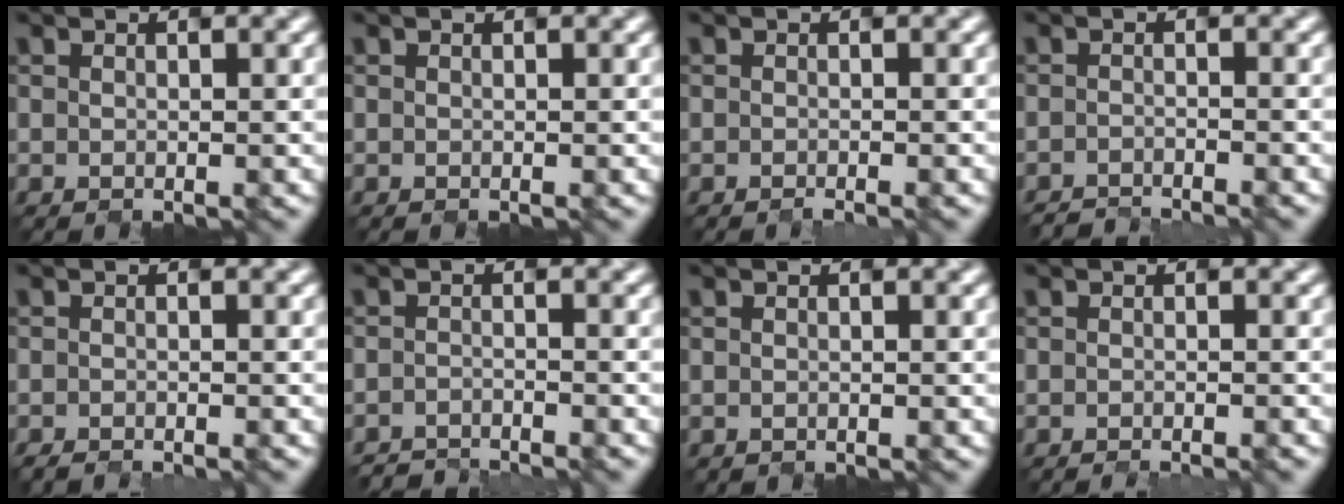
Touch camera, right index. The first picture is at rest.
{"total": 0.0}
{"total": 0.9, "force": [-0.4, 0.3, 0.7], "torque": [-0.002, 0.001, -0.010]}
{"total": 2.0, "force": [-2.0, 0.0, 0.2], "torque": [0.011, -0.004, -0.035]}
{"total": 1.1, "force": [-0.7, 0.4, 0.7], "torque": [0.006, 0.001, -0.009]}
{"total": 2.7, "force": [-2.7, -0.1, -0.1], "torque": [0.007, -0.004, -0.044]}
{"total": 0.0}
{"total": 1.4, "force": [-0.4, 0.8, 1.1], "torque": [0.005, 0.006, -0.016]}